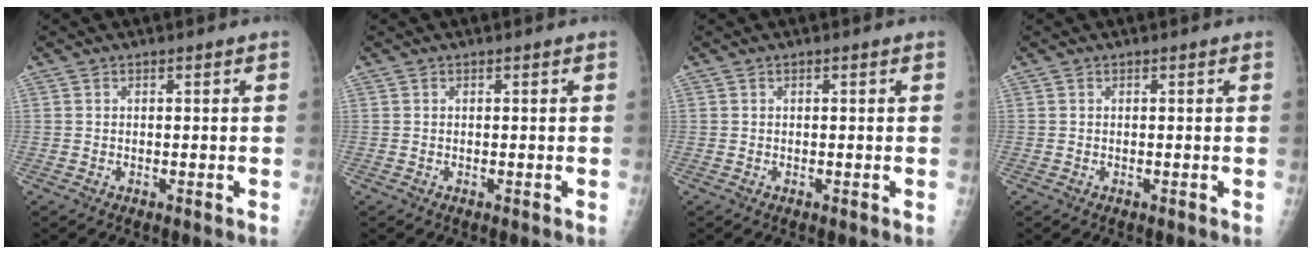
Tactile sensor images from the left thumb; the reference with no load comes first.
{"total": 0.0}
{"total": 0.0}
{"total": 0.0}